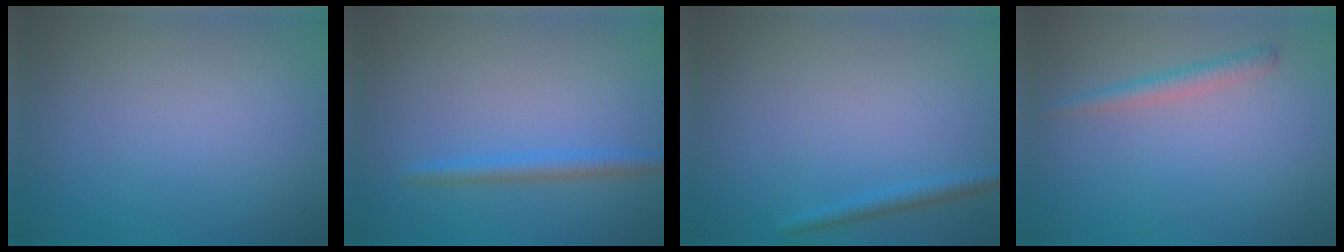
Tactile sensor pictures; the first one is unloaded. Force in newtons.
{"total": 1.9, "press": 1.9, "slide": 0.2}
{"total": 1.3, "press": 1.3, "slide": 0.0}
{"total": 1.6, "press": 1.6, "slide": 0.1}